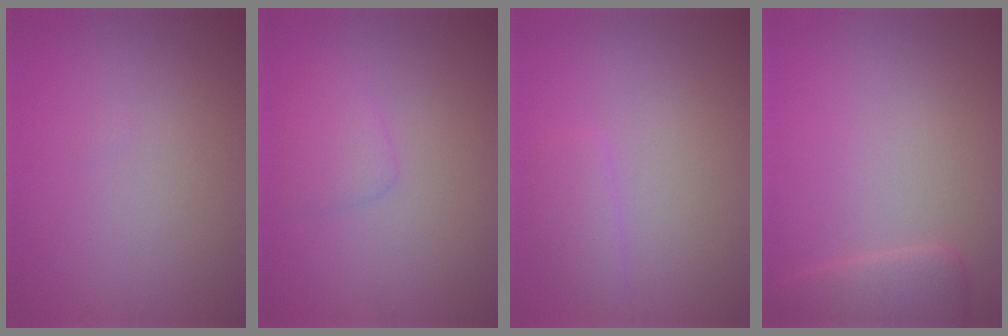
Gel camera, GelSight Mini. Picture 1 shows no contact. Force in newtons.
{"total": 1.8, "press": 1.8, "slide": 0.1}
{"total": 1.6, "press": 1.6, "slide": 0.0}
{"total": 2.9, "press": 2.9, "slide": 0.3}